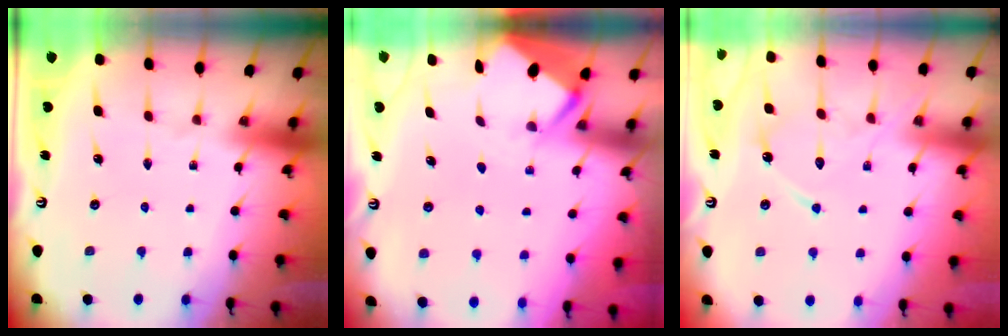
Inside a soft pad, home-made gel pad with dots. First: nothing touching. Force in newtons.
{"total": 2.6, "press": 2.6, "slide": 0.3}
{"total": 12.1, "press": 12.1, "slide": 0.5}